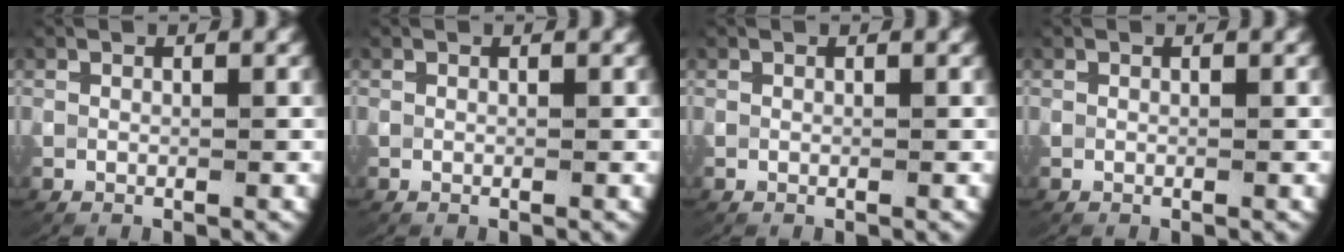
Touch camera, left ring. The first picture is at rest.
{"total": 0.0}
{"total": 0.9, "force": [0.1, -0.9, -0.4], "torque": [0.003, -0.007, 0.009]}
{"total": 0.0}